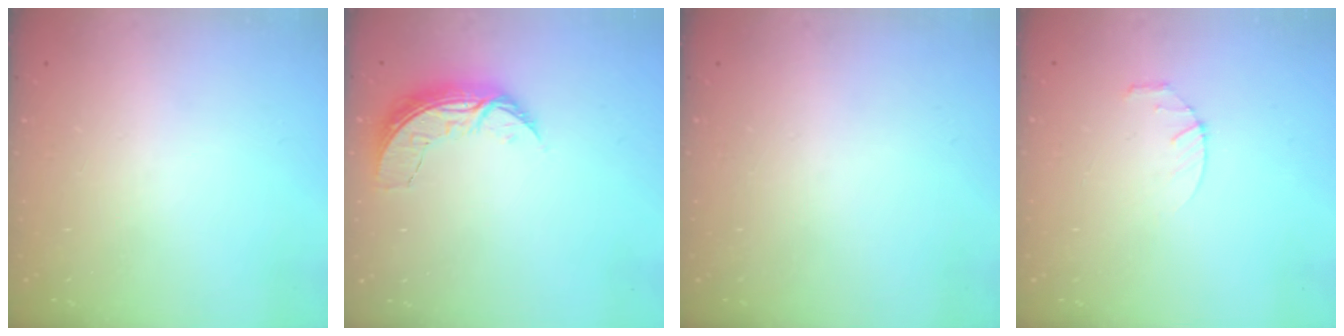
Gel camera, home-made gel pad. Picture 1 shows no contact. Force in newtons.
{"total": 7.3, "press": 7.3, "slide": 0.7}
{"total": 0.0}
{"total": 2.8, "press": 2.8, "slide": 0.4}